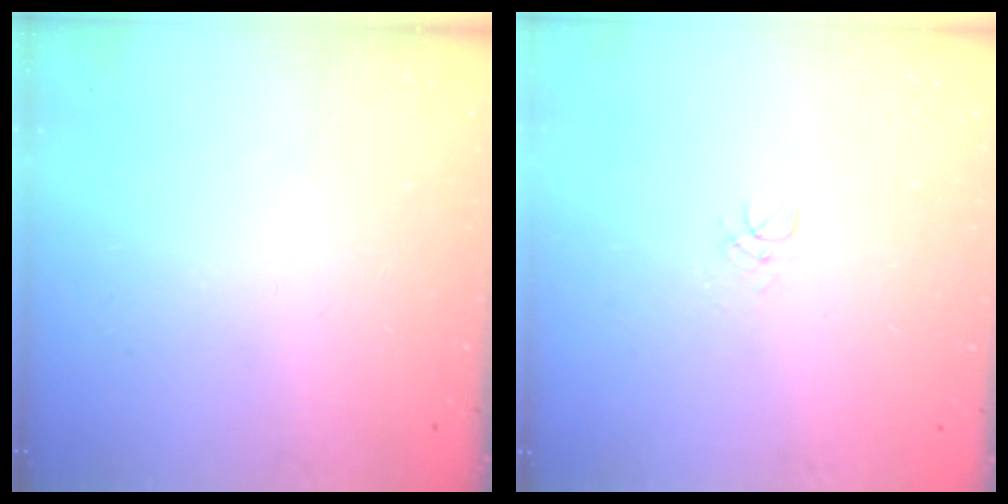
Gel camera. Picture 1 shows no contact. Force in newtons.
{"total": 3.0, "press": 3.0, "slide": 0.2}